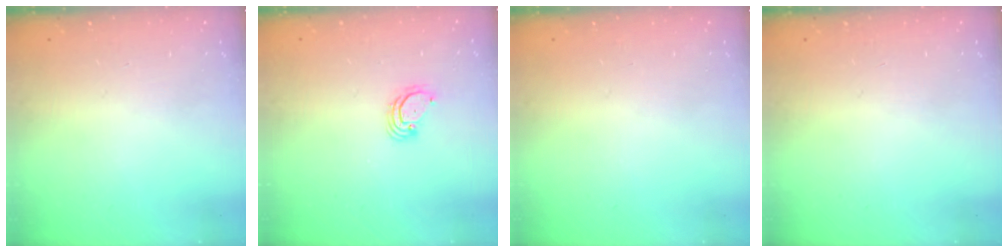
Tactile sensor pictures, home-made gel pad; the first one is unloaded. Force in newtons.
{"total": 3.9, "press": 3.9, "slide": 0.2}
{"total": 0.0}
{"total": 0.0}